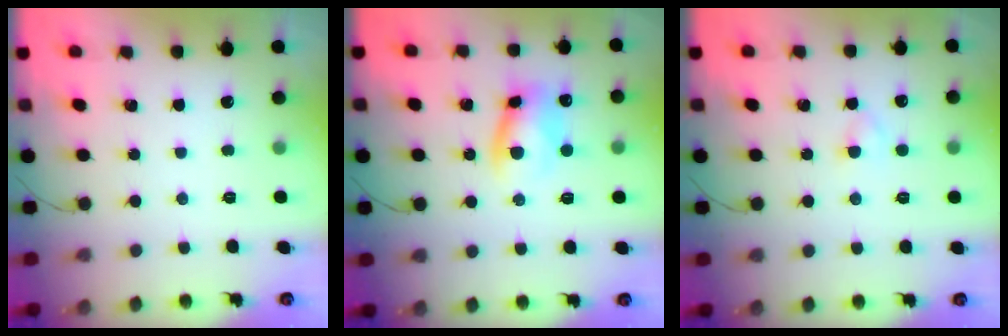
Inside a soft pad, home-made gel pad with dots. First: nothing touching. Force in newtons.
{"total": 8.9, "press": 8.9, "slide": 0.8}
{"total": 2.5, "press": 2.3, "slide": 1.0}